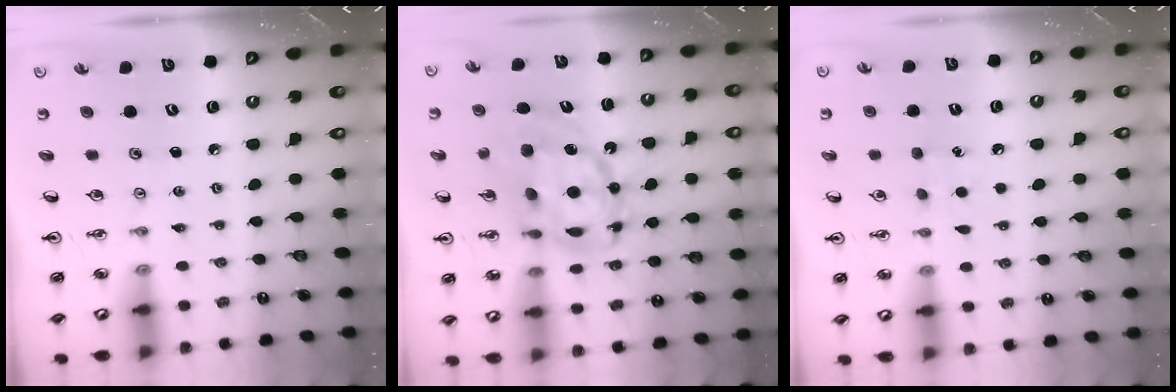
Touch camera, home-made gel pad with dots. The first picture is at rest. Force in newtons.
{"total": 14.9, "press": 14.9, "slide": 1.5}
{"total": 5.4, "press": 5.4, "slide": 0.7}